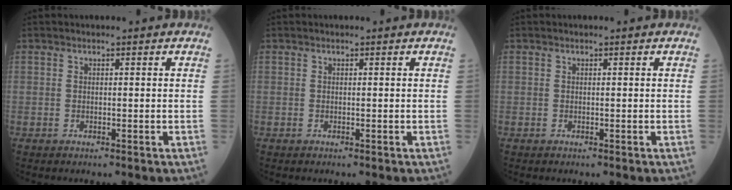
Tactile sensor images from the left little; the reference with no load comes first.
{"total": 0.0}
{"total": 0.0}